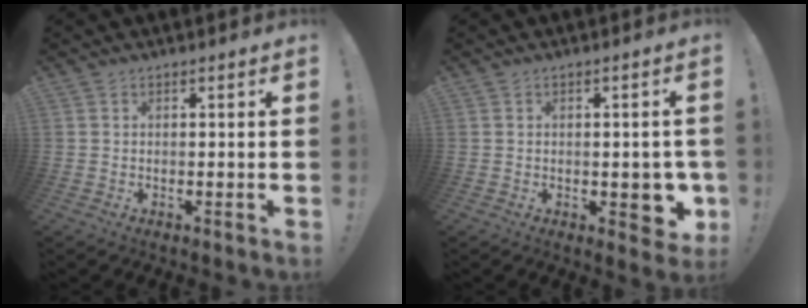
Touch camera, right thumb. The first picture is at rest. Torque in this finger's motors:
{"motor_torque": [0.87, 0.76, 0.48, -0.66, 0.17]}